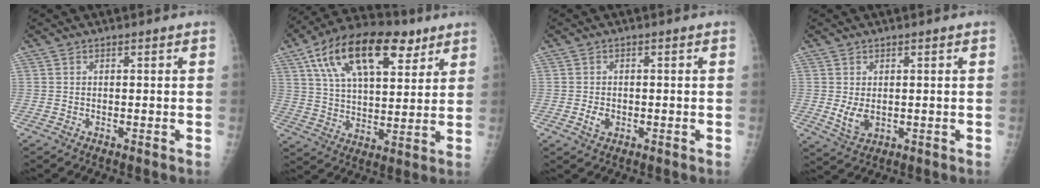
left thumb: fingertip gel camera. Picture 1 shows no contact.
{"total": 21.9, "force": [10.8, 10.9, 15.7], "torque": [-0.250, -0.007, 0.185]}
{"total": 2.5, "force": [-0.7, 1.8, 1.6], "torque": [-0.026, 0.002, -0.010]}
{"total": 4.3, "force": [-0.1, 2.8, 3.3], "torque": [-0.055, -0.010, 0.008]}